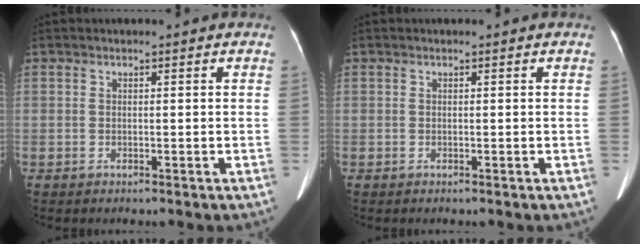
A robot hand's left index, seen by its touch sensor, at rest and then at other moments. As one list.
[{"total": 0.0}]